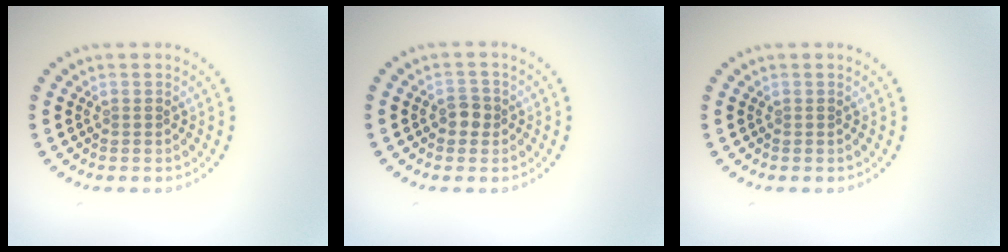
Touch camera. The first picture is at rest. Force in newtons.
{"total": 1.6, "press": 1.6, "slide": 0.5}
{"total": 0.0}